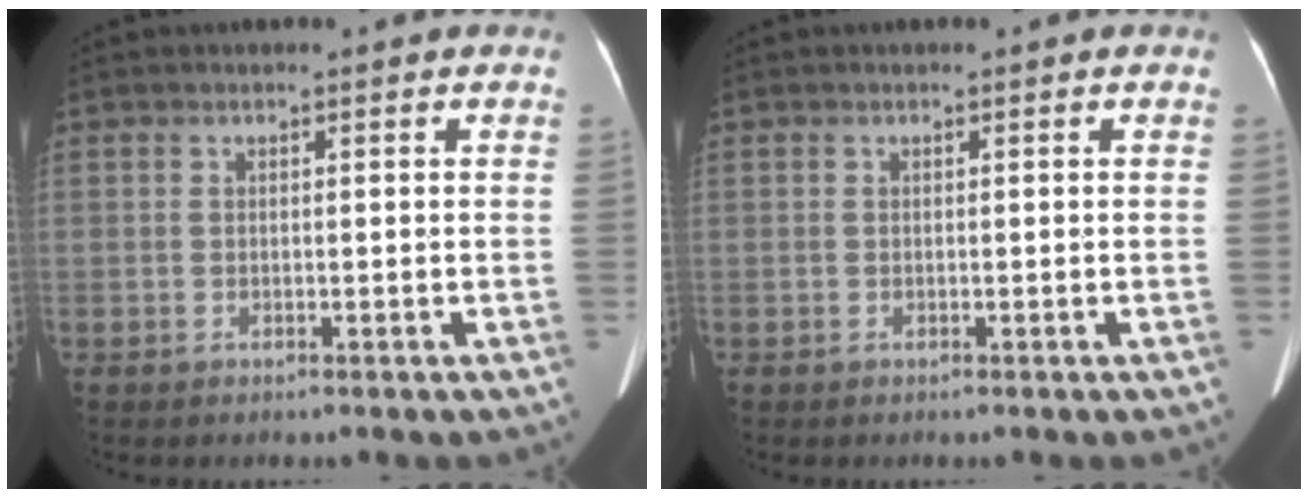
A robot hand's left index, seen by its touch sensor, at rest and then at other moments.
{"total": 0.0}